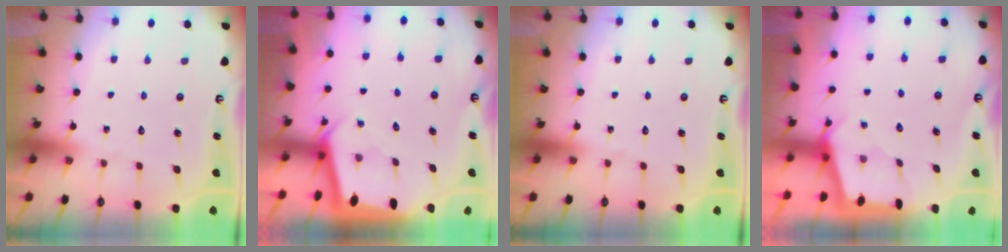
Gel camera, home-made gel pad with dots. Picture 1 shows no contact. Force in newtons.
{"total": 2.0, "press": 2.0, "slide": 0.1}
{"total": 0.0}
{"total": 2.3, "press": 2.3, "slide": 0.3}